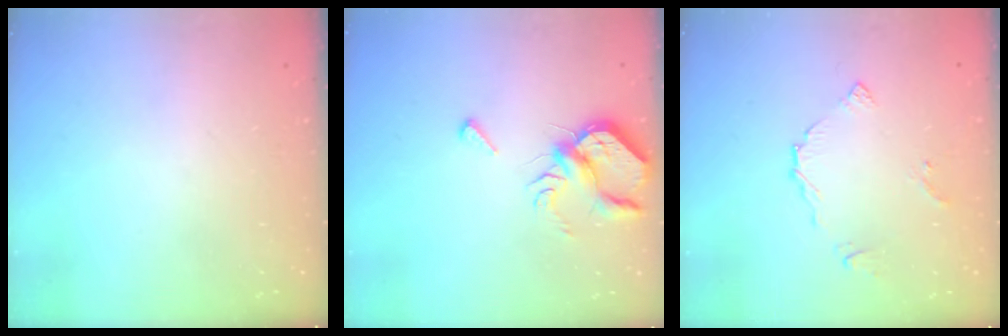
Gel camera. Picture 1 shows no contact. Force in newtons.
{"total": 6.3, "press": 6.3, "slide": 0.9}
{"total": 5.8, "press": 5.7, "slide": 0.5}